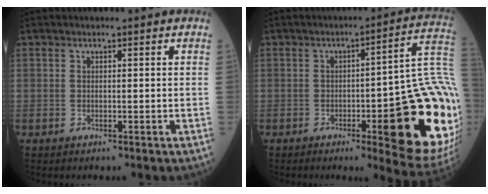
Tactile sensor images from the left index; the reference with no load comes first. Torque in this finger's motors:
{"motor_torque": [1.95, 0.18, 0.48, 0.14]}